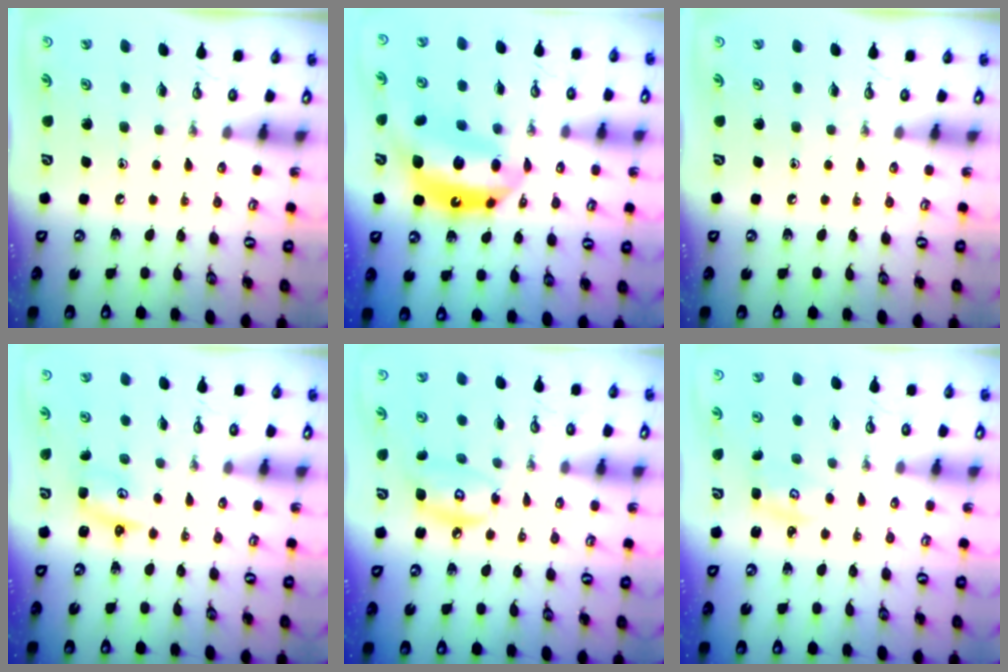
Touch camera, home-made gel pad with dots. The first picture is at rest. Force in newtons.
{"total": 15.9, "press": 15.8, "slide": 1.3}
{"total": 0.0}
{"total": 2.6, "press": 2.6, "slide": 0.3}
{"total": 9.0, "press": 9.0, "slide": 0.6}
{"total": 2.9, "press": 2.8, "slide": 0.4}